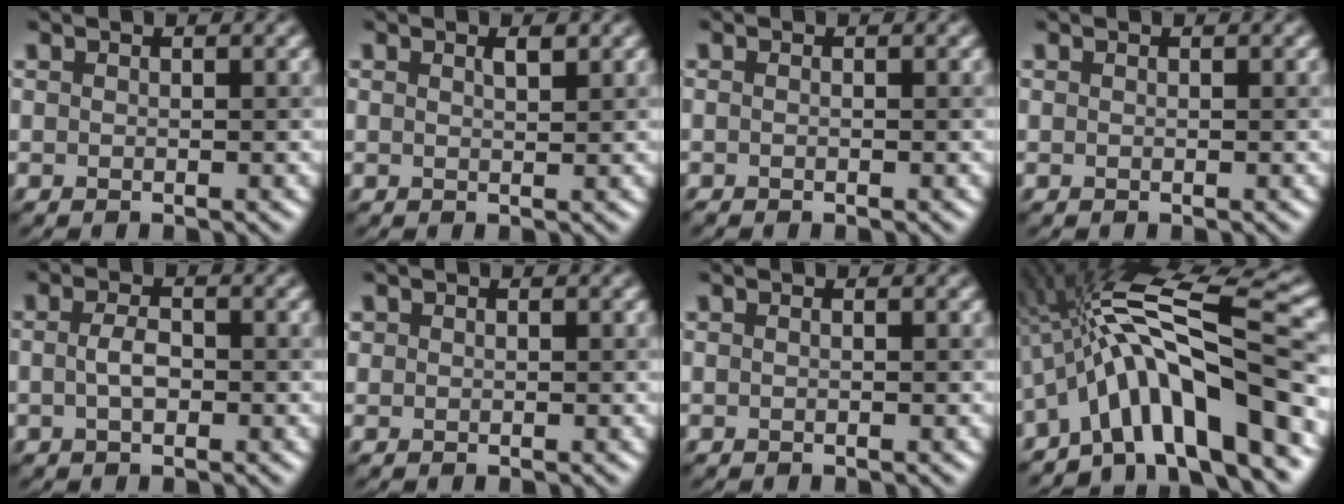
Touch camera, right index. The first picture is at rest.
{"total": 0.9, "force": [0.6, 0.1, 0.7], "torque": [-0.012, -0.001, 0.011]}
{"total": 0.5, "force": [-0.3, 0.1, 0.4], "torque": [-0.005, -0.009, -0.007]}
{"total": 0.0}
{"total": 1.9, "force": [-0.3, 0.8, 1.7], "torque": [-0.036, 0.003, -0.009]}
{"total": 0.0}
{"total": 0.0}
{"total": 13.9, "force": [-3.4, 3.2, 13.1], "torque": [-0.202, 0.027, -0.057]}